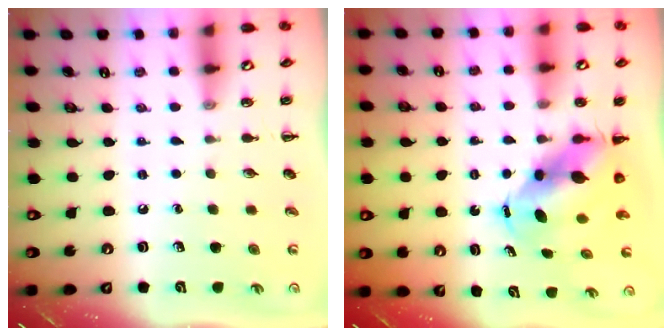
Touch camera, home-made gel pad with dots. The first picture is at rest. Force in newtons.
{"total": 7.2, "press": 6.9, "slide": 2.0}